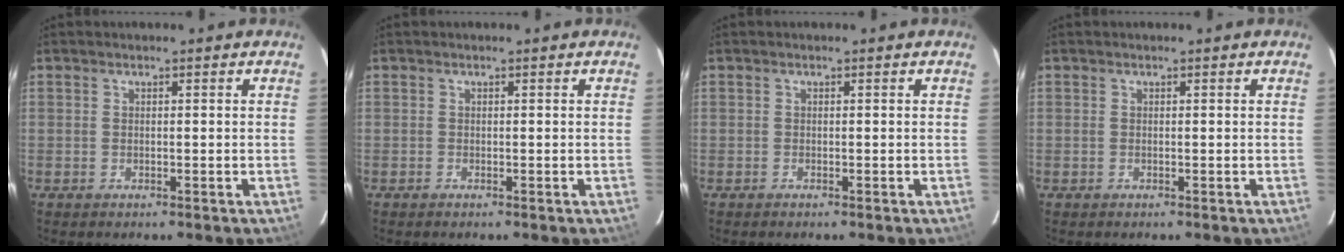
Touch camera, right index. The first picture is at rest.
{"total": 0.0}
{"total": 0.0}
{"total": 0.0}